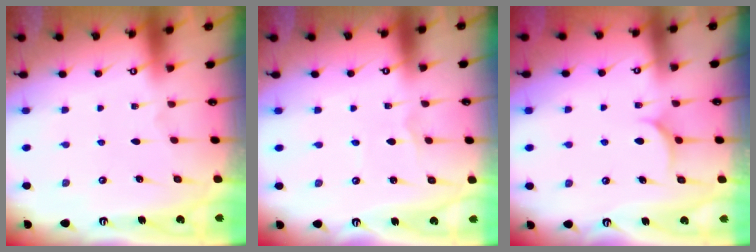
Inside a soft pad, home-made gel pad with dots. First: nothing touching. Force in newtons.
{"total": 1.1, "press": 1.1, "slide": 0.0}
{"total": 6.0, "press": 6.0, "slide": 0.4}